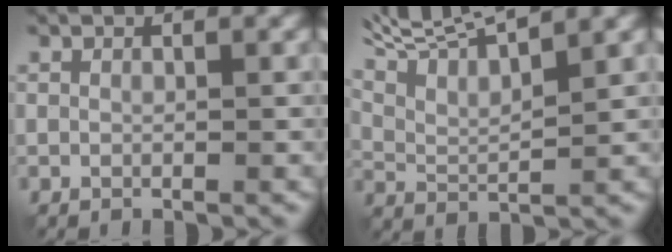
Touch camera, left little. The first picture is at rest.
{"total": 7.5, "force": [5.4, 1.6, 5.0], "torque": [-0.104, 0.016, 0.092]}